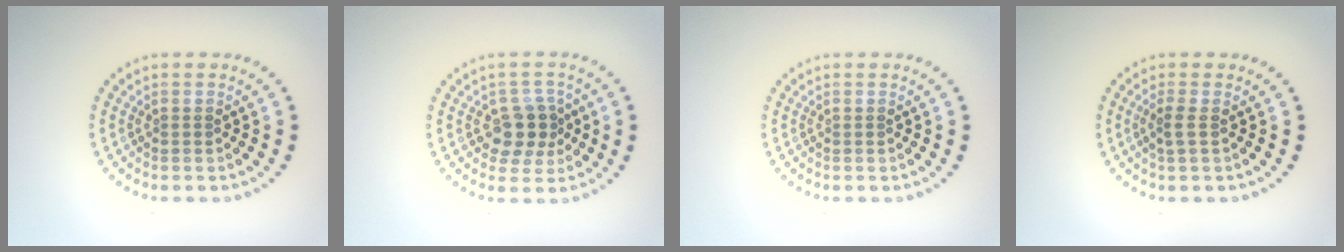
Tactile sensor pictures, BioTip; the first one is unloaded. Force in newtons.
{"total": 3.6, "press": 3.3, "slide": 1.3}
{"total": 0.0}
{"total": 1.5, "press": 1.2, "slide": 0.8}